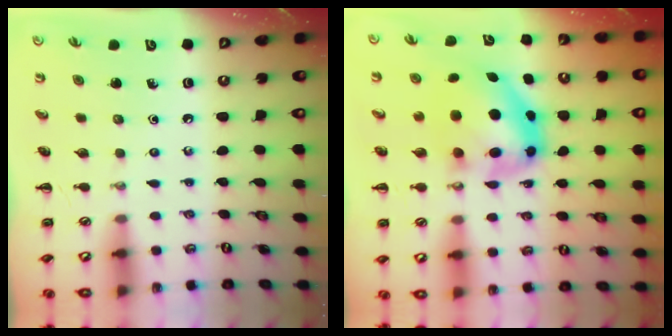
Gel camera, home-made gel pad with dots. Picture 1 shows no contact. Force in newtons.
{"total": 8.0, "press": 7.8, "slide": 2.0}